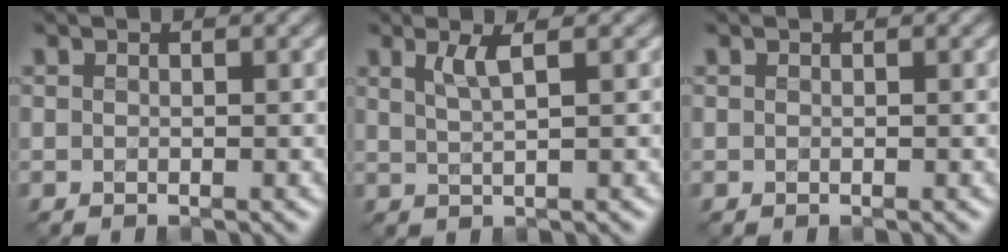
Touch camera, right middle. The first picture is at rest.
{"total": 2.1, "force": [1.0, 0.3, 1.8], "torque": [-0.034, -0.006, 0.022]}
{"total": 0.0}